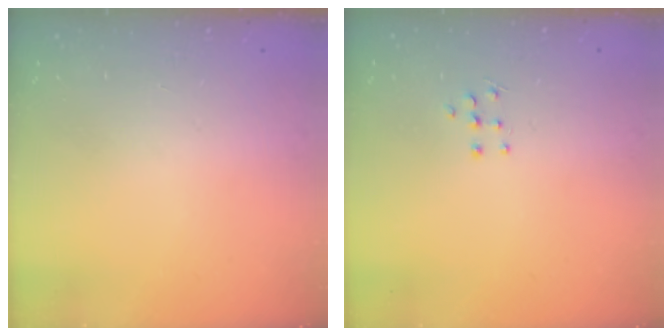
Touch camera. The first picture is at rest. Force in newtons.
{"total": 5.0, "press": 4.9, "slide": 0.5}